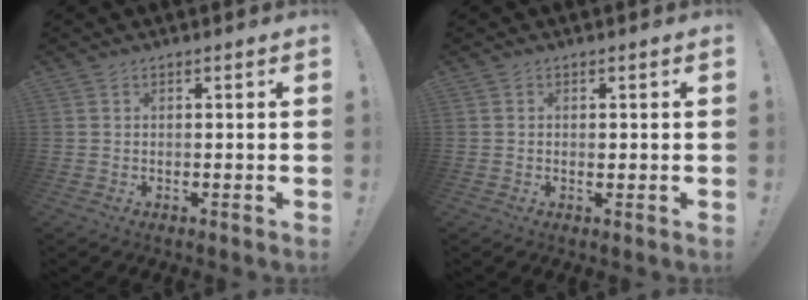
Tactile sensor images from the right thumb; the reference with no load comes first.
{"total": 0.8, "force": [-0.1, 0.7, 0.4], "torque": [0.001, 0.001, -0.005]}